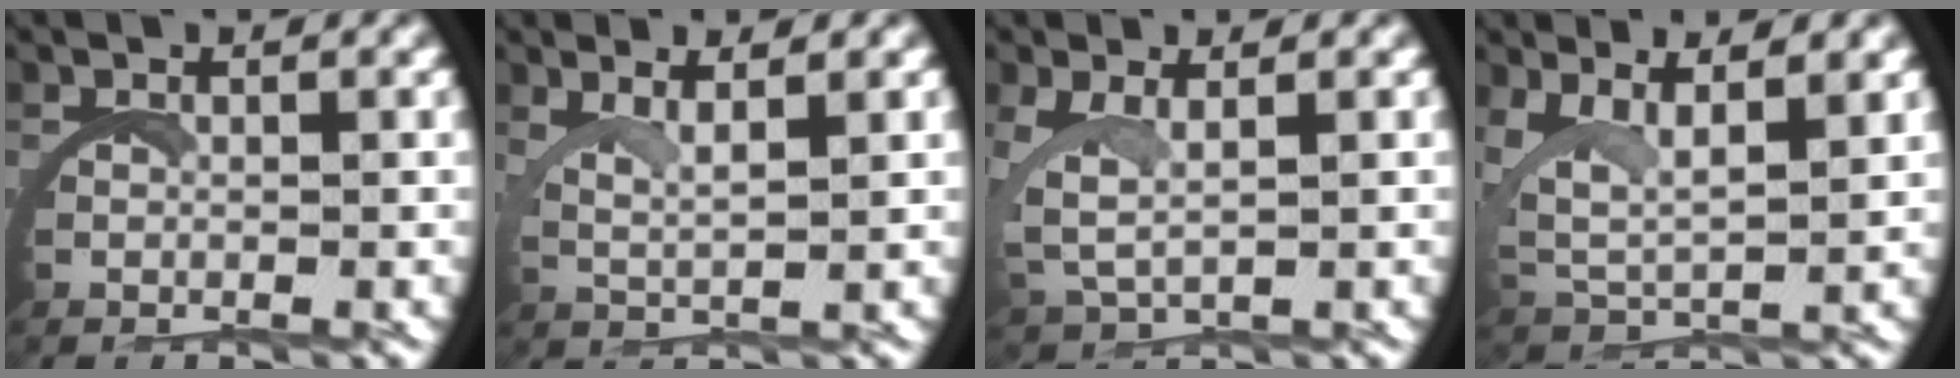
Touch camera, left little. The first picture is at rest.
{"total": 3.0, "force": [2.4, -0.1, 1.8], "torque": [-0.045, -0.004, 0.046]}
{"total": 3.2, "force": [1.5, 1.6, 2.4], "torque": [-0.078, -0.010, 0.040]}
{"total": 5.7, "force": [2.8, 3.2, 3.8], "torque": [-0.102, -0.009, 0.049]}